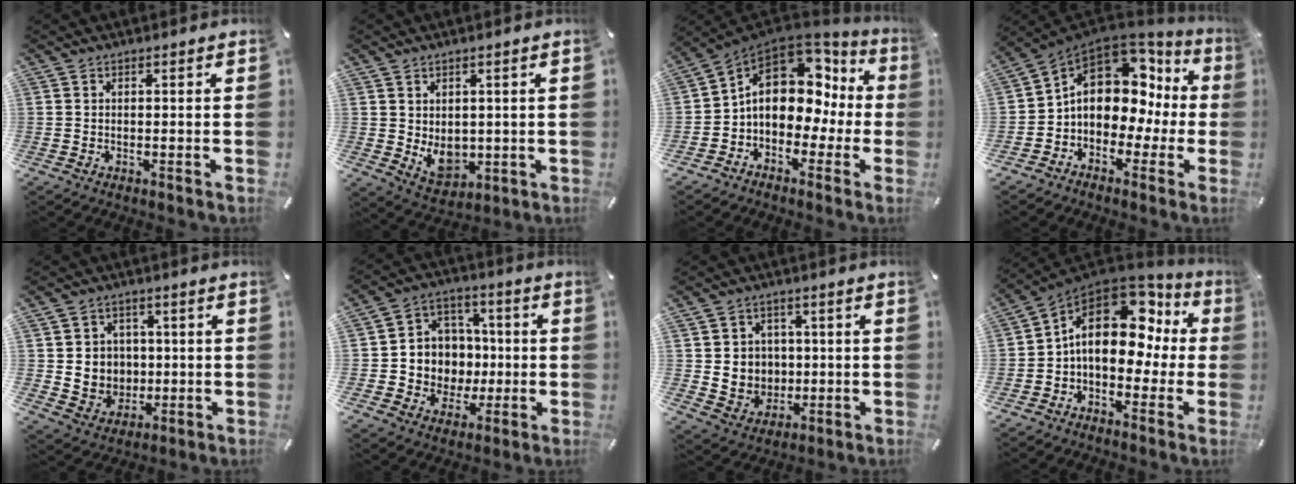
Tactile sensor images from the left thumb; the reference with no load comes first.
{"total": 7.3, "force": [0.4, 6.2, 3.8], "torque": [-0.044, -0.011, 0.011]}
{"total": 13.7, "force": [2.5, 10.5, 8.4], "torque": [-0.128, -0.017, 0.042]}
{"total": 12.7, "force": [3.1, 9.9, 7.3], "torque": [-0.115, -0.020, 0.057]}
{"total": 7.6, "force": [1.0, 7.5, 0.6], "torque": [-0.015, -0.006, 0.026]}
{"total": 10.6, "force": [-1.1, 10.4, 1.5], "torque": [-0.019, 0.001, -0.005]}
{"total": 7.4, "force": [1.2, 7.3, 0.6], "torque": [-0.014, -0.008, 0.029]}
{"total": 18.5, "force": [3.5, 12.2, 13.4], "torque": [-0.208, -0.015, 0.061]}